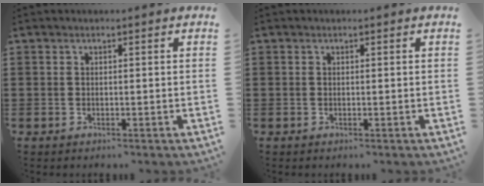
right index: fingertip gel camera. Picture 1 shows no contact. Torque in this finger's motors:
{"motor_torque": [0.99, 1.15, -0.02, -0.01]}